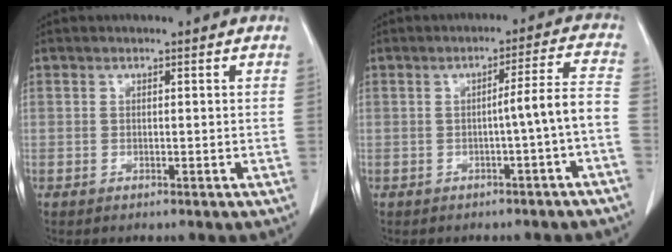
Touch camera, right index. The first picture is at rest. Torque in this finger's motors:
{"motor_torque": [0.63, -0.42, 0.32, 0.08]}